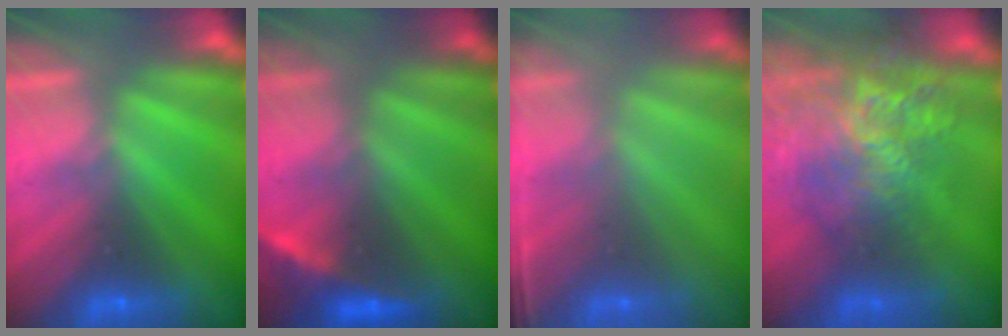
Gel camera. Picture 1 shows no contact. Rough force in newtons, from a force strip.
{"total": 2.3}
{"total": 1.0}
{"total": 10.0}